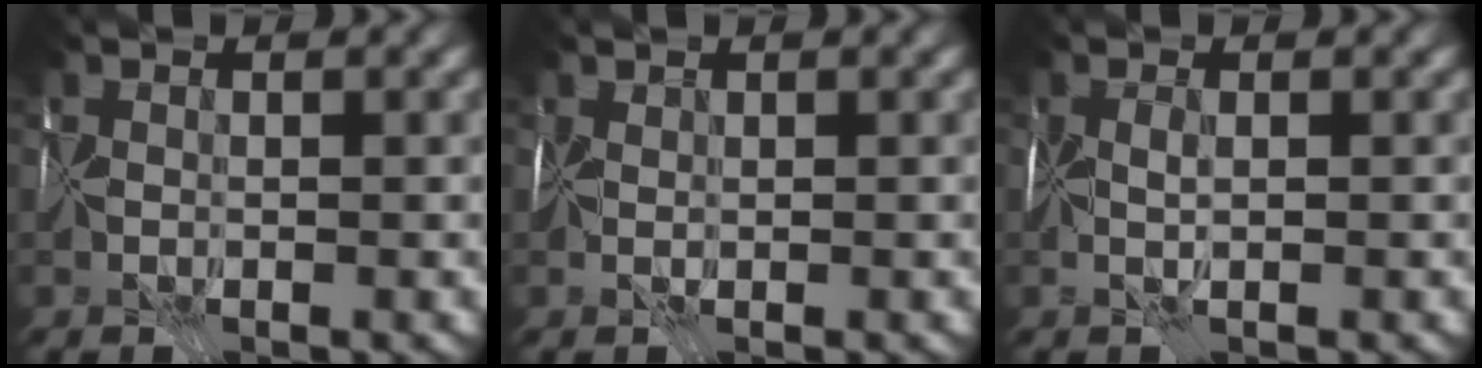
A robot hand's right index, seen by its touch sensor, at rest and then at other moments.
{"total": 0.7, "force": [0.4, 0.3, 0.4], "torque": [-0.012, 0.008, 0.005]}
{"total": 1.2, "force": [0.2, 0.1, 1.2], "torque": [-0.022, 0.003, -0.001]}